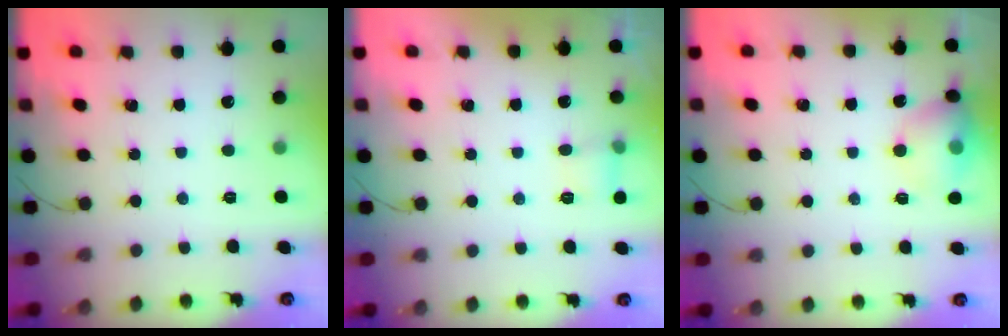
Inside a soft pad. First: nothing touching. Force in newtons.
{"total": 3.8, "press": 3.6, "slide": 1.1}
{"total": 11.0, "press": 10.9, "slide": 1.6}